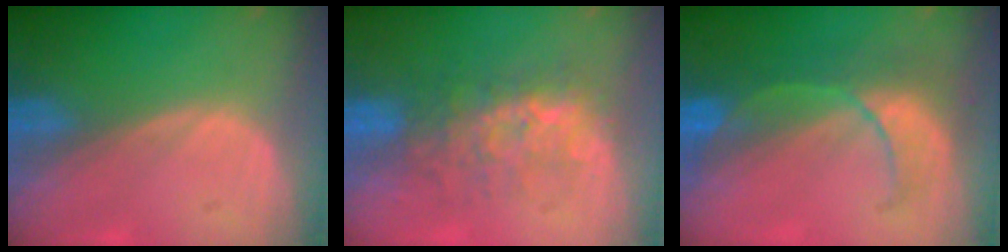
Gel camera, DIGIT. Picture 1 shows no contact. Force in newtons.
{"total": 7.6, "press": 7.3, "slide": 2.0}
{"total": 8.0, "press": 7.5, "slide": 2.7}